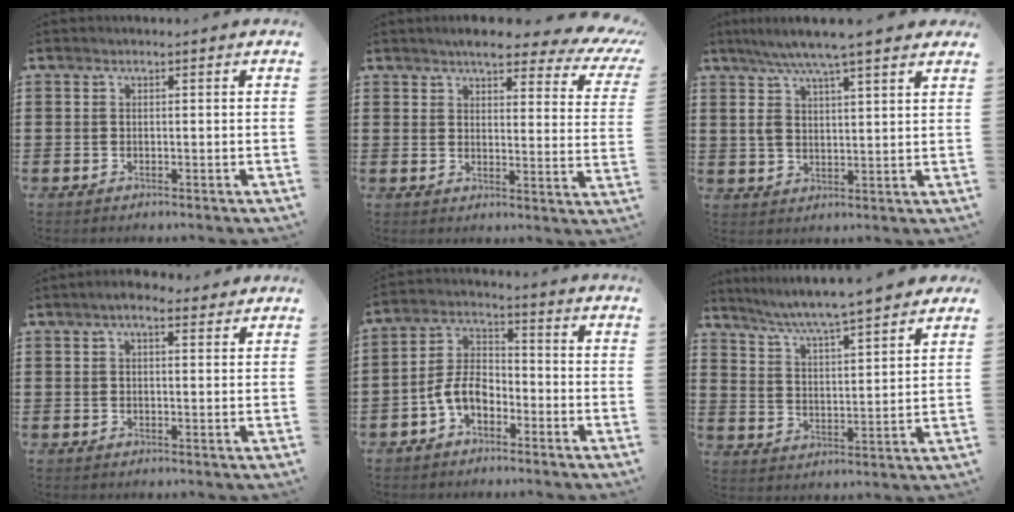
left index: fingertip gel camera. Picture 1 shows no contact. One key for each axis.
{"total": 5.9, "fx": 4.9, "fy": 1.3, "fz": 3.0, "tx": -0.062, "ty": -0.022, "tz": 0.082}
{"total": 6.8, "fx": 4.9, "fy": 1.1, "fz": 4.6, "tx": -0.102, "ty": -0.007, "tz": 0.084}
{"total": 1.8, "fx": 1.4, "fy": 0.7, "fz": 0.8, "tx": -0.018, "ty": 0.006, "tz": 0.026}
{"total": 6.1, "fx": -3.6, "fy": 3.4, "fz": 3.5, "tx": -0.090, "ty": 0.007, "tz": -0.076}
{"total": 6.0, "fx": 5.6, "fy": -0.5, "fz": 2.2, "tx": -0.066, "ty": -0.036, "tz": 0.094}